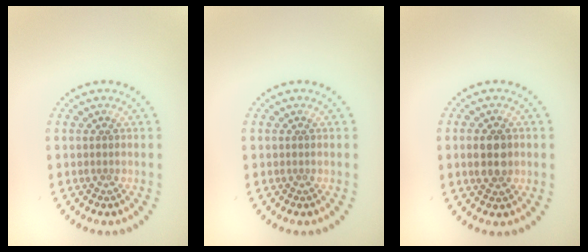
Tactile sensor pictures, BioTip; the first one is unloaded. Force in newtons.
{"total": 0.0}
{"total": 3.2, "press": 3.2, "slide": 0.1}